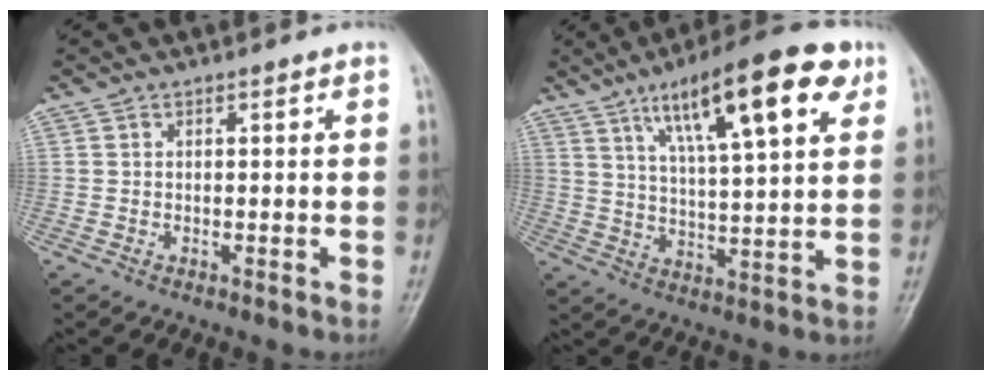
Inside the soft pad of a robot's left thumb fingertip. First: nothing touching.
{"total": 18.8, "force": [9.6, 5.2, 15.2], "torque": [-0.213, -0.024, 0.151]}